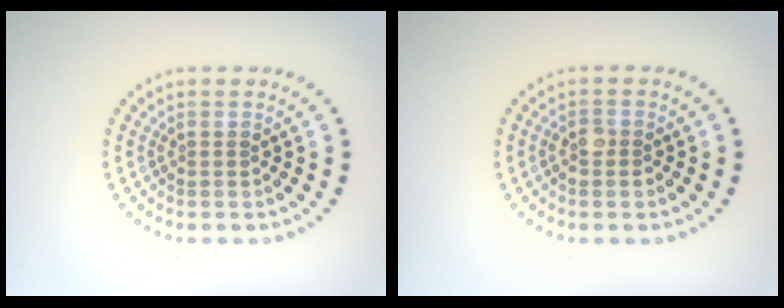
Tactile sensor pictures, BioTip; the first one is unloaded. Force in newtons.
{"total": 1.1, "press": 1.0, "slide": 0.5}